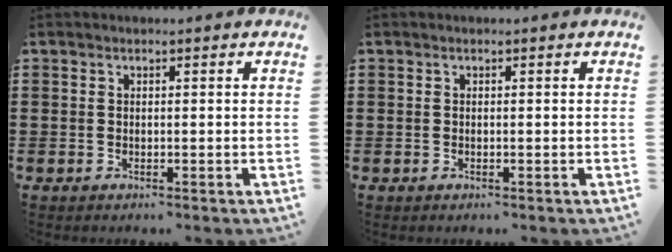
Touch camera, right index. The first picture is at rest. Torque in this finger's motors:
{"motor_torque": [0.01, 0.29, 0.00, -0.01]}